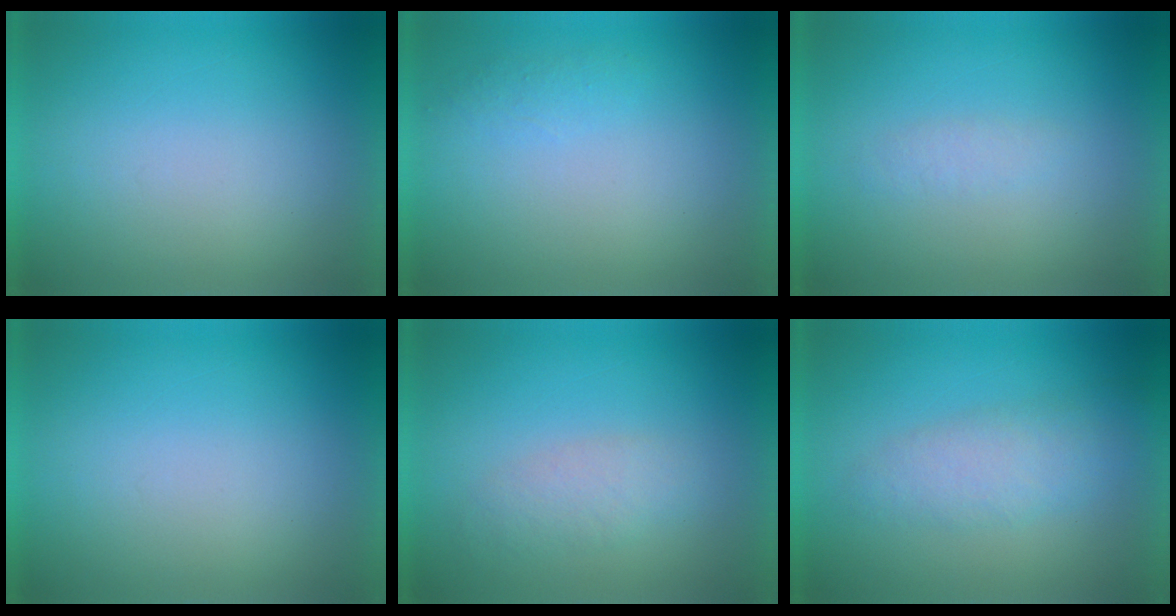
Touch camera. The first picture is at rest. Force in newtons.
{"total": 2.1}
{"total": 1.3}
{"total": 0.0}
{"total": 2.7}
{"total": 3.2}